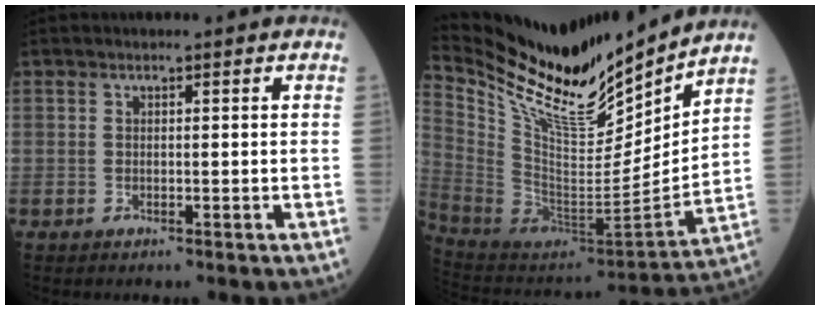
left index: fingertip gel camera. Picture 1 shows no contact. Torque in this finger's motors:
{"motor_torque": [1.12, -1.01, 0.39, 0.12]}